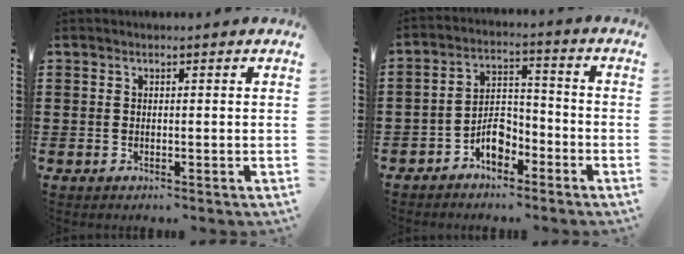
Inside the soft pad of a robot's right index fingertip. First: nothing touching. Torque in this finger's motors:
{"motor_torque": [0.67, 0.64, 0.17, 0.06]}